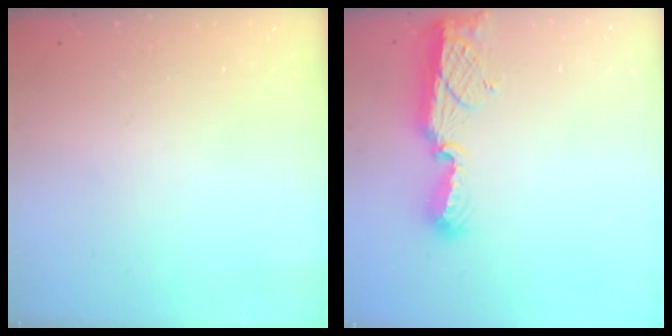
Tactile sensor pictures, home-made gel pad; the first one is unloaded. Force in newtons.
{"total": 10.8, "press": 10.5, "slide": 2.5}